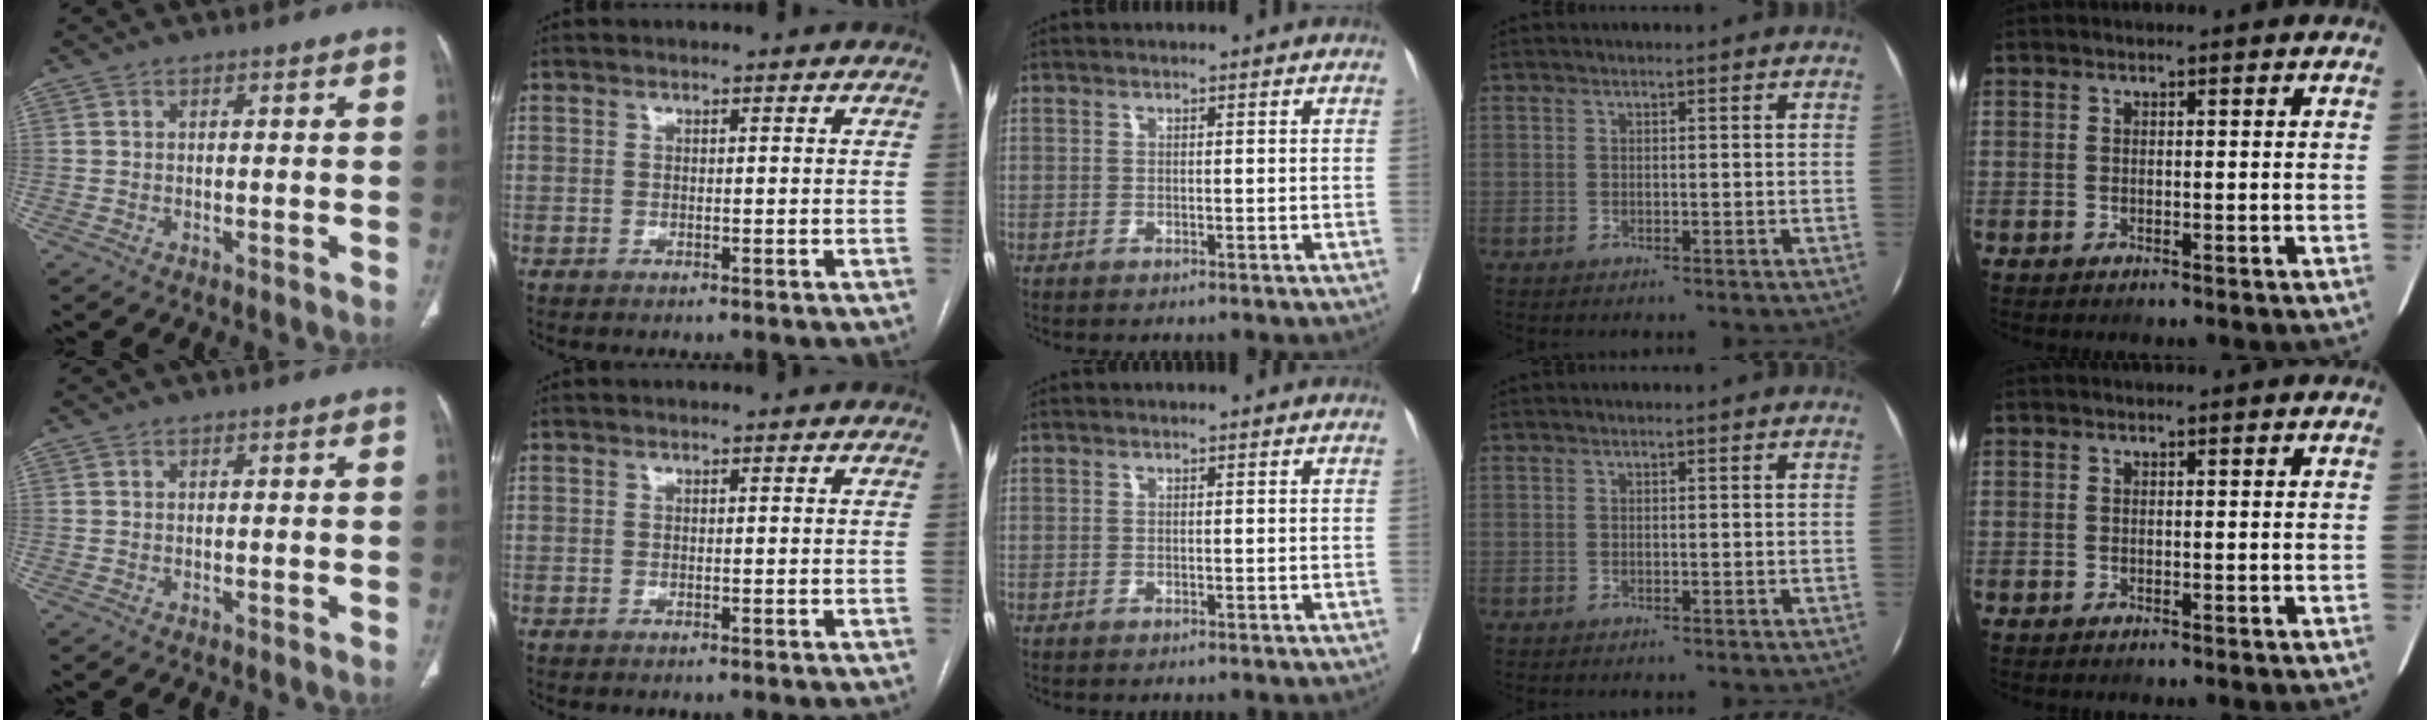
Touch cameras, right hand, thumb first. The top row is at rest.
{}